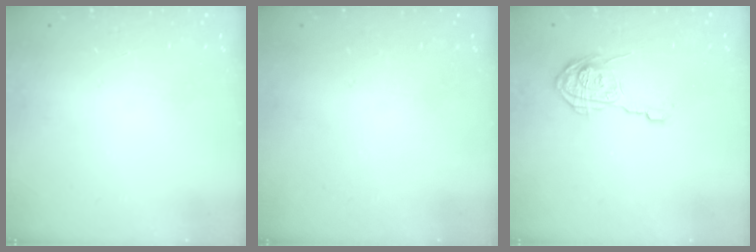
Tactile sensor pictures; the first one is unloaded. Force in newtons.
{"total": 0.0}
{"total": 12.7, "press": 12.7, "slide": 1.0}